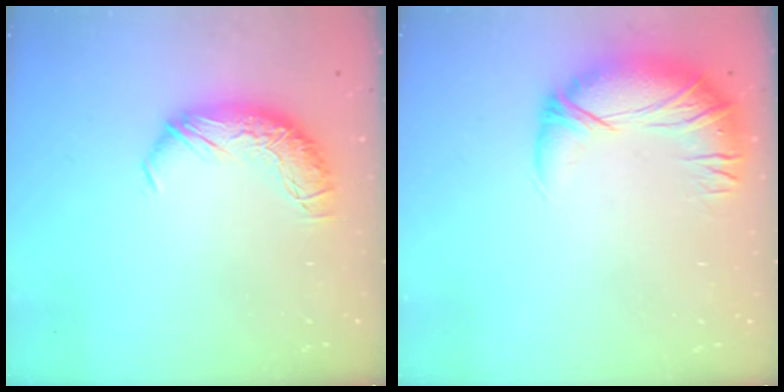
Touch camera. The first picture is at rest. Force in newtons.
{"total": 2.9, "press": 0.1, "slide": 2.9}